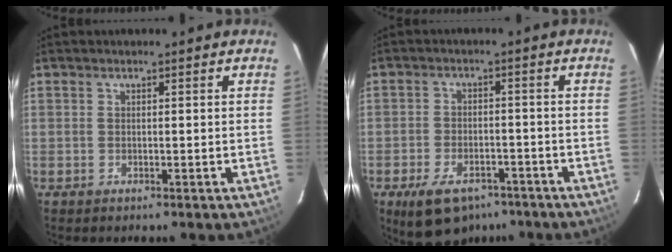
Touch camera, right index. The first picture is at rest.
{"total": 11.6, "force": [-7.8, 6.3, 5.8], "torque": [-0.133, -0.008, -0.114]}